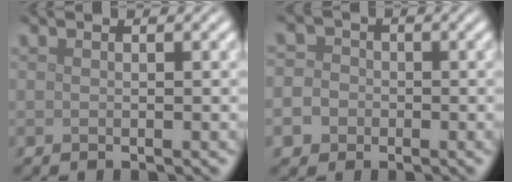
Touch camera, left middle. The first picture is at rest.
{"total": 5.1, "force": [-1.8, 4.6, 1.3], "torque": [-0.016, 0.003, -0.058]}